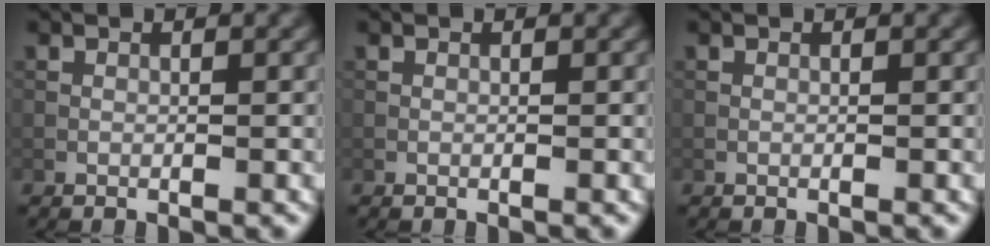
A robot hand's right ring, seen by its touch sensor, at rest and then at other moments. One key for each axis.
{"total": 0.0}
{"total": 0.0}